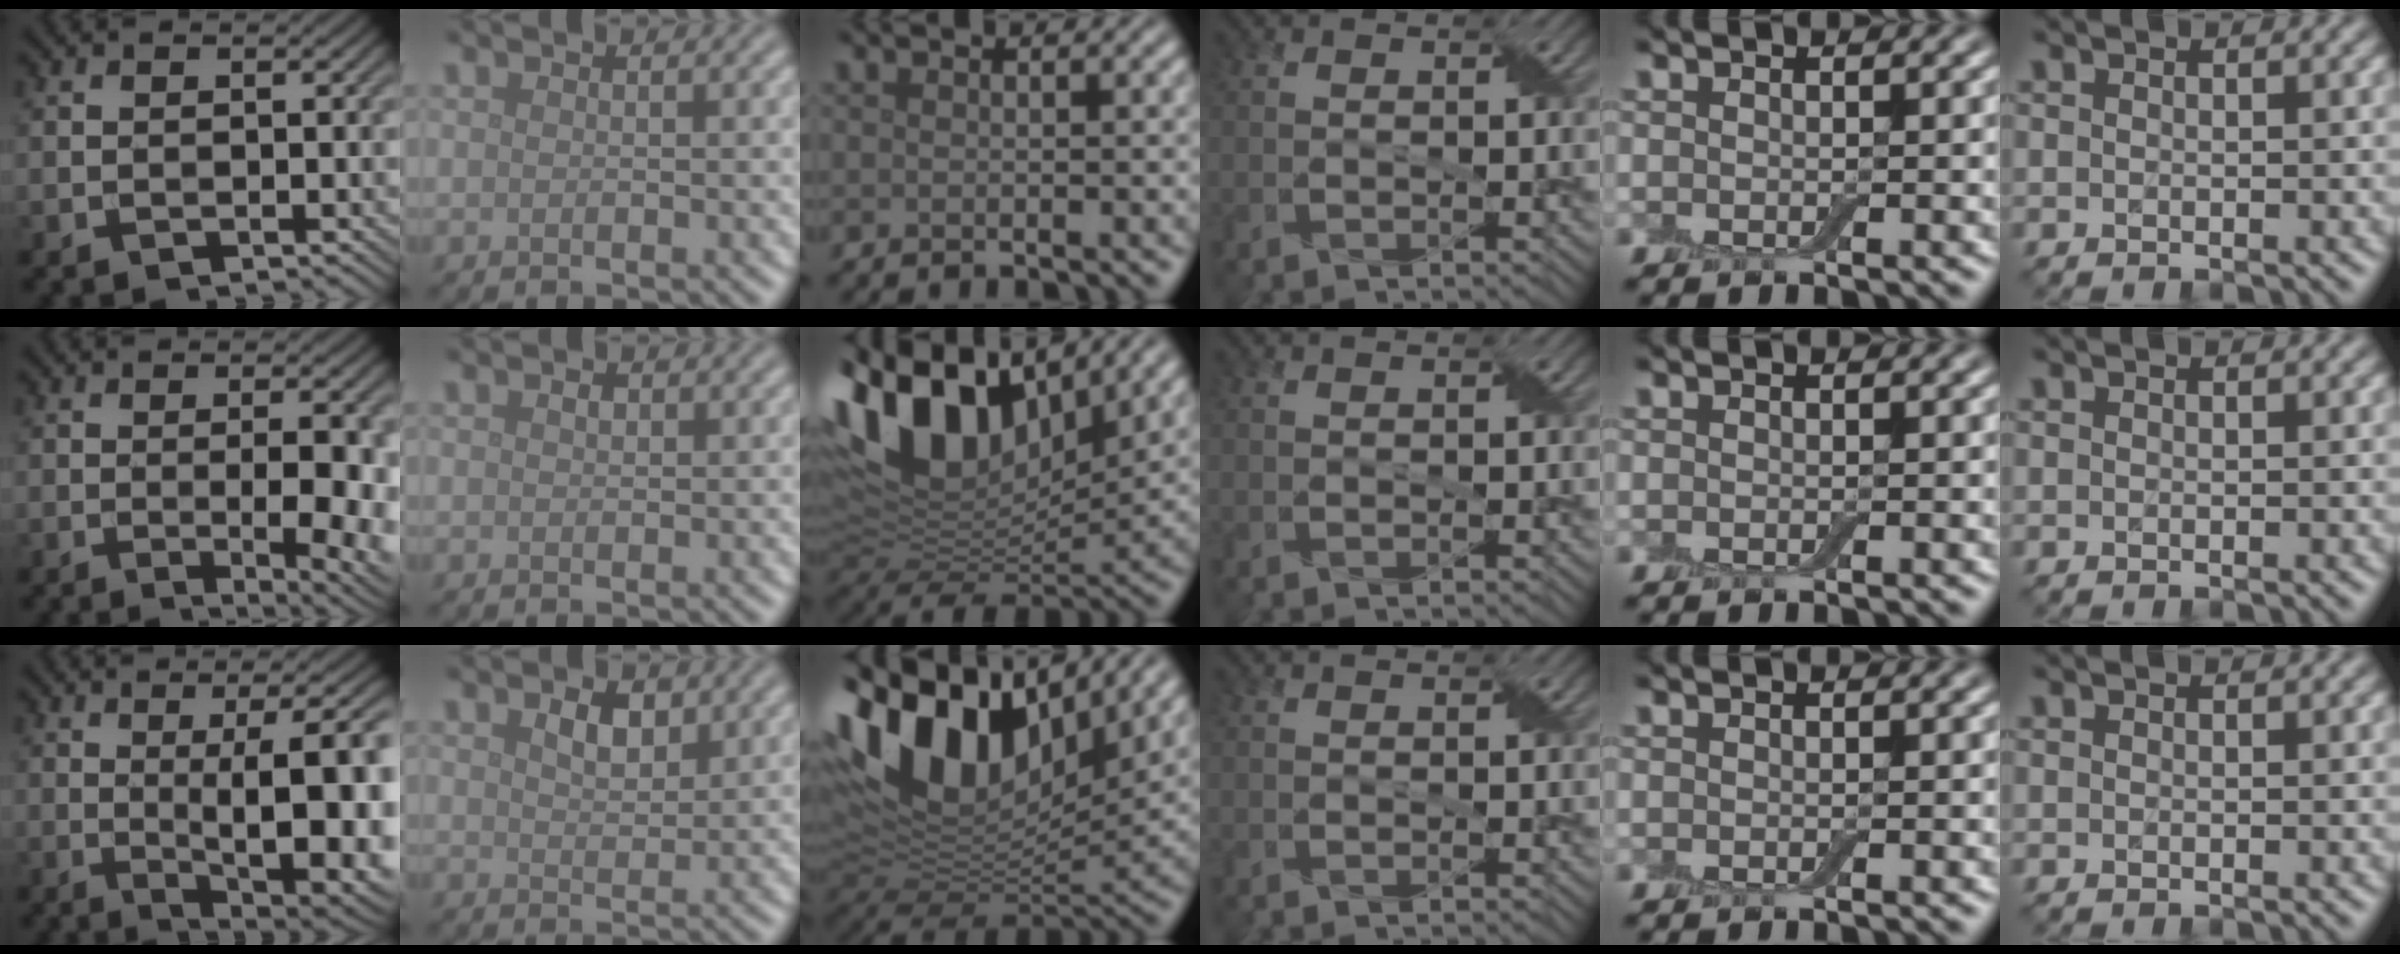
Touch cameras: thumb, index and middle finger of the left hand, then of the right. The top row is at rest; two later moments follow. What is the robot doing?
{"motion": "wrap", "object": "adhesive wrap"}